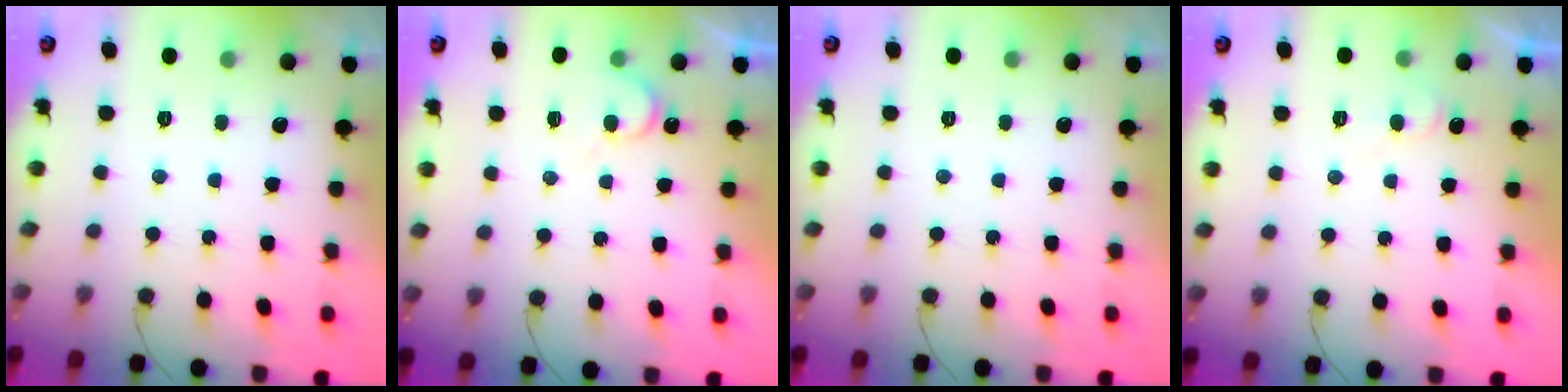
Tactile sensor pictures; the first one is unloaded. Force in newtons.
{"total": 6.5, "press": 6.5, "slide": 0.3}
{"total": 0.0}
{"total": 4.3, "press": 4.2, "slide": 0.5}